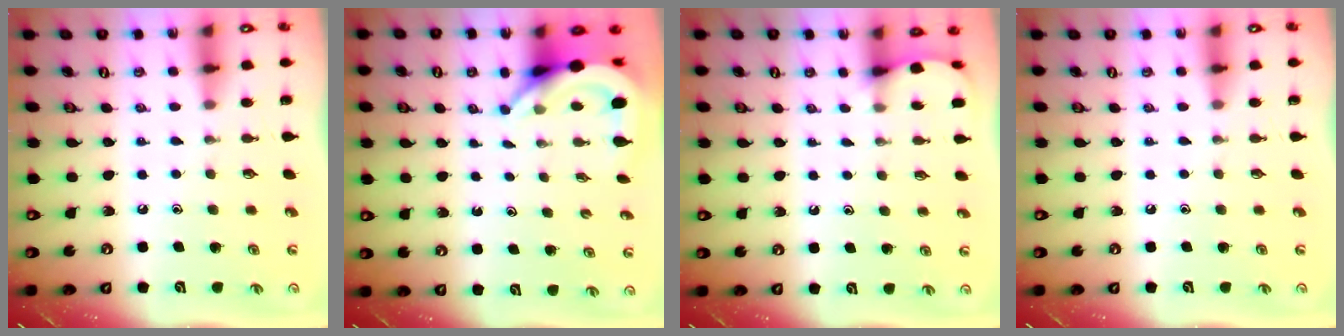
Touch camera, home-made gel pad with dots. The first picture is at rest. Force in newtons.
{"total": 5.2, "press": 5.1, "slide": 0.5}
{"total": 3.9, "press": 3.8, "slide": 0.5}
{"total": 0.0}